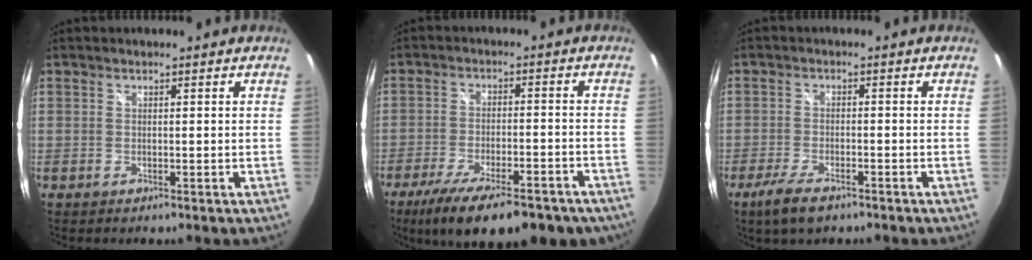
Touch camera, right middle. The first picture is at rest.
{"total": 20.3, "force": [-14.8, 6.9, 12.0], "torque": [-0.217, -0.045, -0.208]}
{"total": 6.2, "force": [-4.4, 1.9, 3.9], "torque": [-0.100, -0.018, -0.081]}